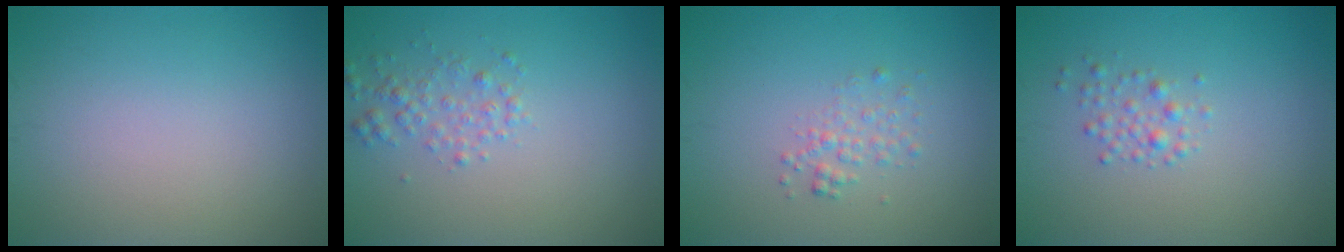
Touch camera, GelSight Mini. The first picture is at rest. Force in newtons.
{"total": 1.9, "press": 1.9, "slide": 0.1}
{"total": 1.4, "press": 1.4, "slide": 0.1}
{"total": 1.4, "press": 1.4, "slide": 0.0}